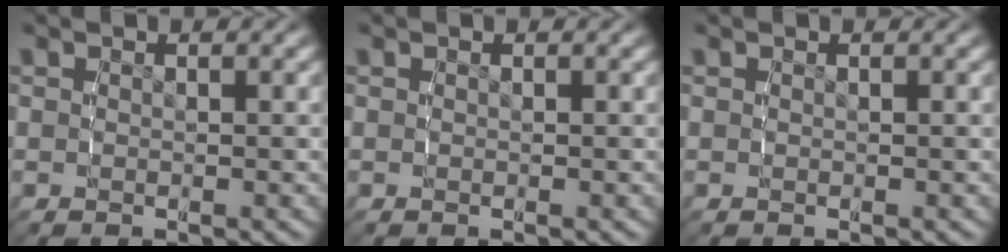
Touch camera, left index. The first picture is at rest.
{"total": 0.0}
{"total": 0.0}